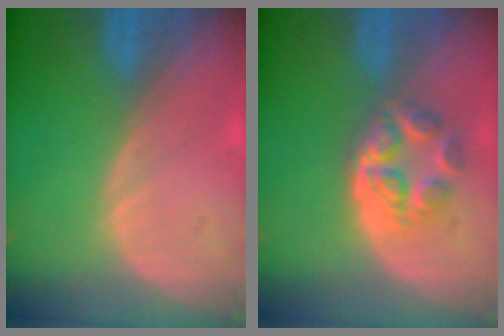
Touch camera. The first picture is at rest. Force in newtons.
{"total": 6.0, "press": 5.2, "slide": 2.9}